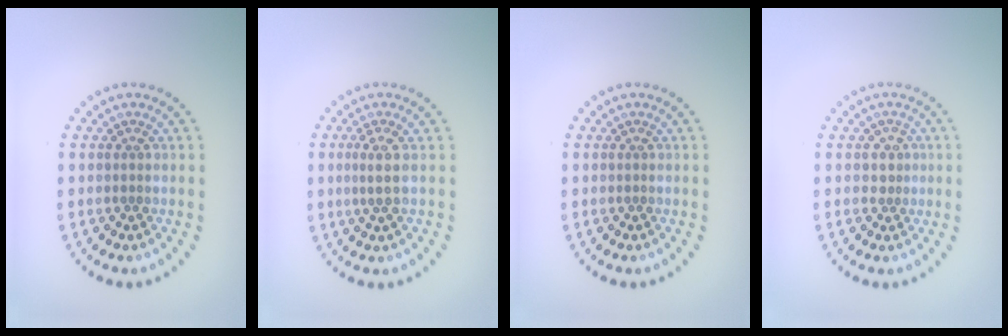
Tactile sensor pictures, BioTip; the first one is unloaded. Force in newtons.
{"total": 1.8, "press": 1.4, "slide": 1.1}
{"total": 0.0}
{"total": 1.6, "press": 1.2, "slide": 1.0}